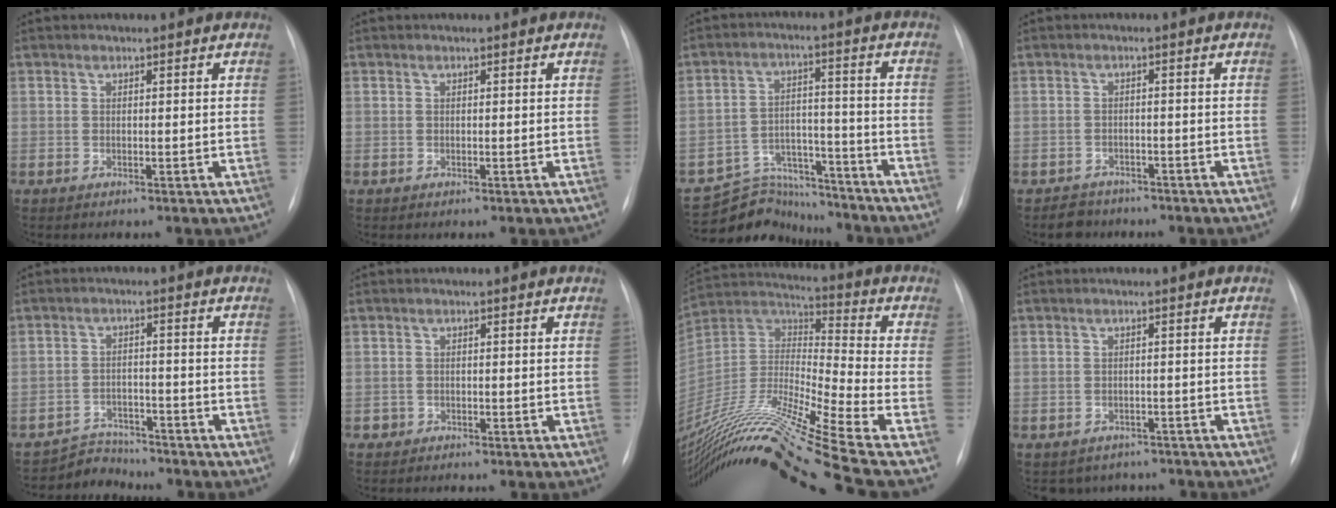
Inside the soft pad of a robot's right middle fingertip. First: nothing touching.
{"total": 0.0}
{"total": 10.5, "force": [-9.9, 3.3, -0.8], "torque": [0.014, 0.045, -0.162]}
{"total": 3.2, "force": [-2.6, 1.9, -0.5], "torque": [0.001, 0.006, -0.042]}
{"total": 4.6, "force": [-4.3, 1.0, -1.3], "torque": [0.022, 0.003, -0.071]}
{"total": 0.9, "force": [-0.7, 0.5, -0.2], "torque": [-0.006, 0.002, -0.017]}
{"total": 26.1, "force": [-20.4, -2.1, 16.2], "torque": [-0.330, -0.017, -0.374]}
{"total": 5.9, "force": [-5.0, 3.2, 0.2], "torque": [0.007, 0.014, -0.056]}